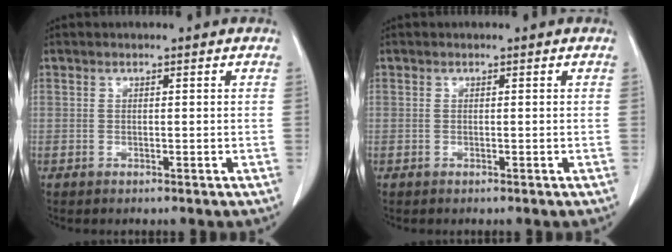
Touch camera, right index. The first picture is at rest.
{"total": 0.0}